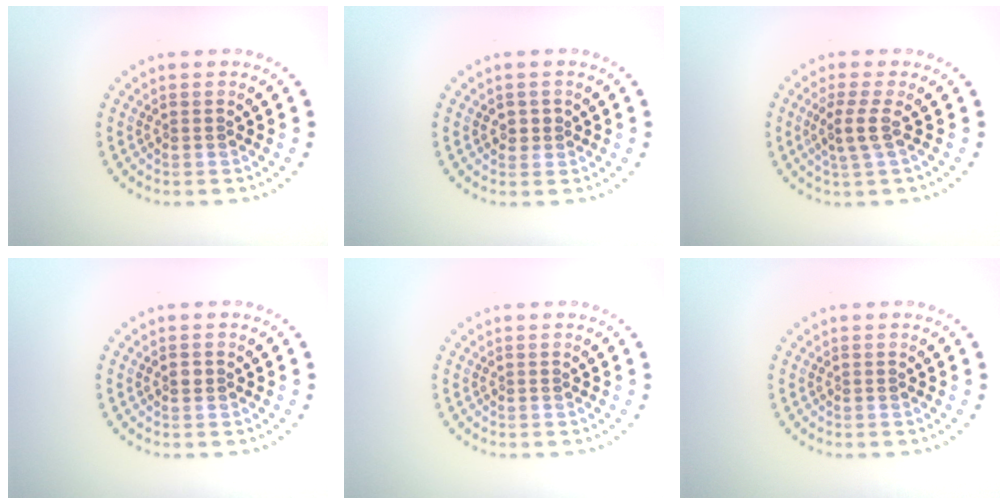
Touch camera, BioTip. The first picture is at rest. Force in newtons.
{"total": 1.1, "press": 1.0, "slide": 0.5}
{"total": 2.2, "press": 1.6, "slide": 1.4}
{"total": 0.9, "press": 0.9, "slide": 0.3}
{"total": 0.0}
{"total": 0.0}